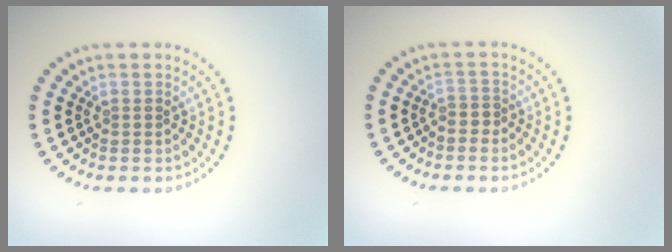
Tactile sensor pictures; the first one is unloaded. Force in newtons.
{"total": 1.1, "press": 0.7, "slide": 0.9}